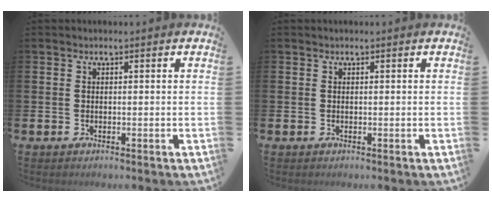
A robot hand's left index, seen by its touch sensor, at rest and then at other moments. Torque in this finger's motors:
{"motor_torque": [0.21, -0.30, 0.10, 0.00]}